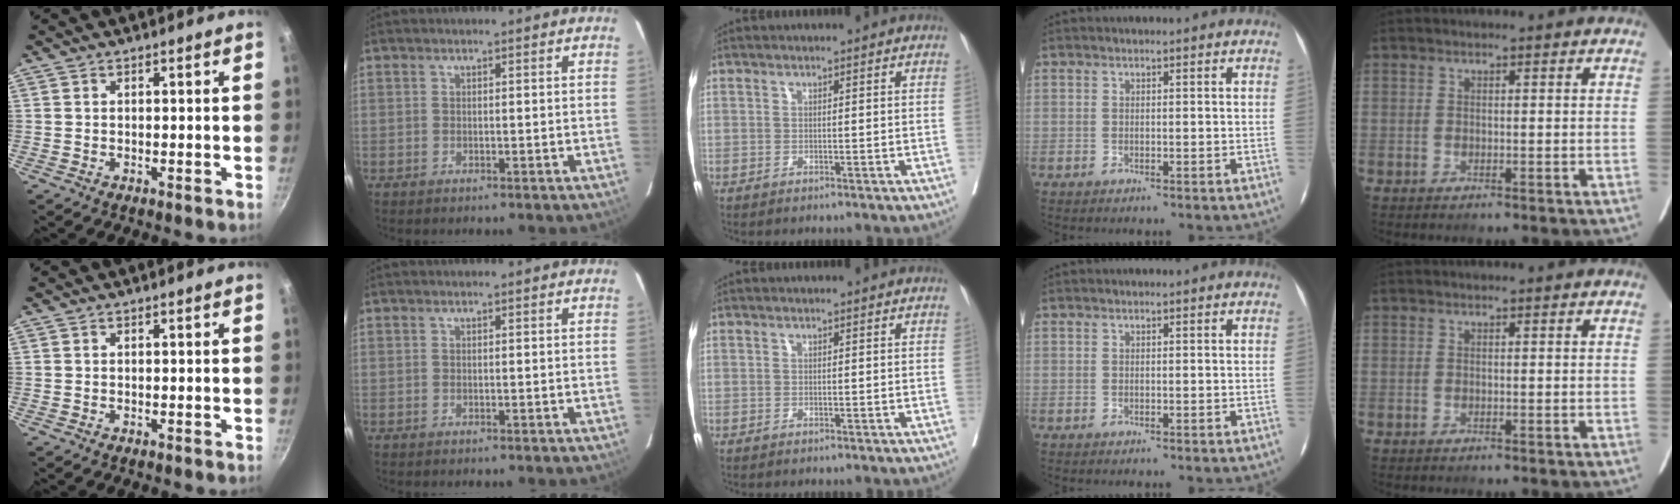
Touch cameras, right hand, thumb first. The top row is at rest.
{}